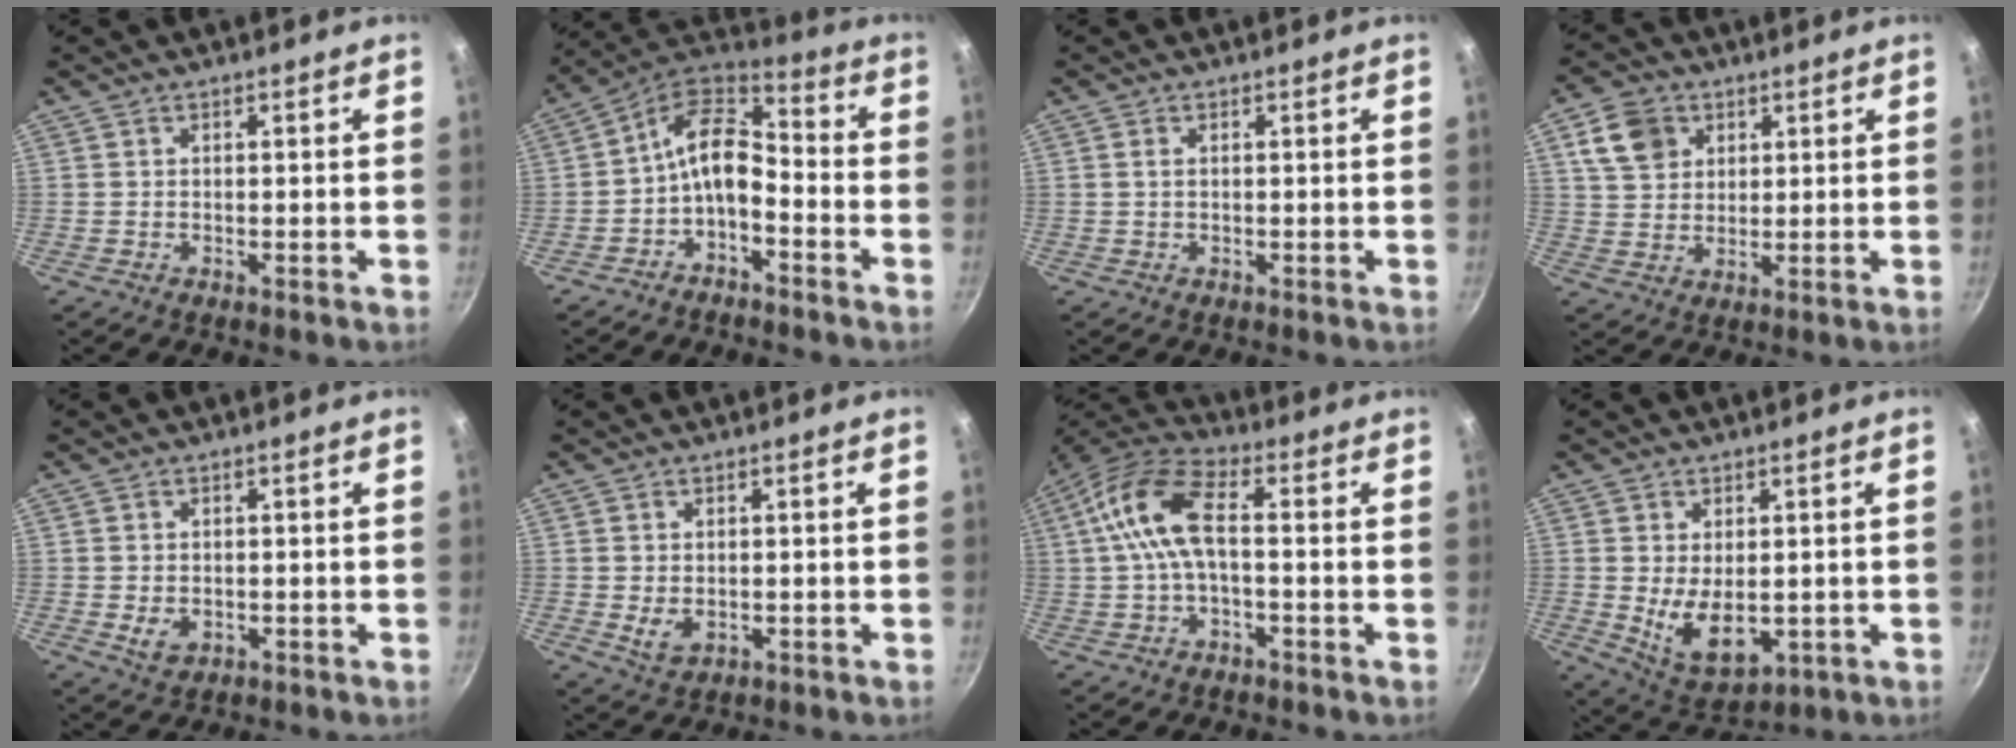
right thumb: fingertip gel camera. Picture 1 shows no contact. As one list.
[{"total": 10.5, "force": [-3.5, 6.0, 8.0], "torque": [-0.139, 0.065, -0.073]}, {"total": 0.8, "force": [0.2, 0.4, 0.7], "torque": [-0.014, 0.000, 0.003]}, {"total": 8.2, "force": [3.5, 6.5, 3.8], "torque": [-0.047, 0.002, 0.064]}, {"total": 3.1, "force": [-0.5, 2.3, 1.9], "torque": [-0.032, -0.006, -0.003]}, {"total": 3.2, "force": [-0.2, 2.3, 2.3], "torque": [-0.039, -0.009, 0.003]}, {"total": 11.1, "force": [0.0, 5.2, 9.8], "torque": [-0.203, 0.035, -0.012]}, {"total": 9.4, "force": [-0.5, 5.6, 7.5], "torque": [-0.111, -0.022, 0.016]}]